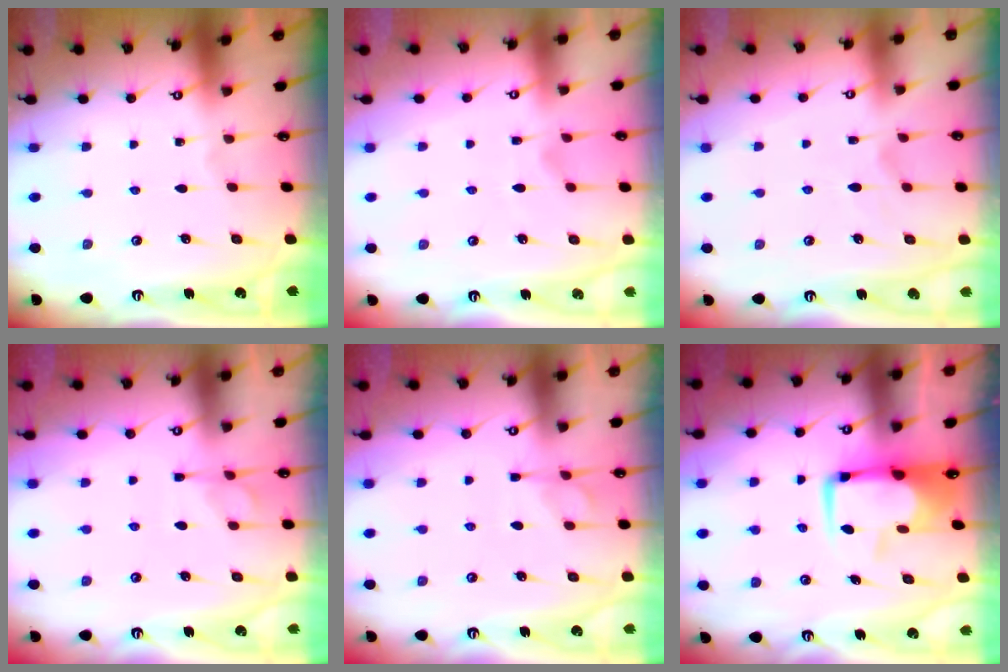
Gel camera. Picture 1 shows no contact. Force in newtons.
{"total": 1.2, "press": 0.5, "slide": 1.1}
{"total": 1.8, "press": 1.3, "slide": 1.2}
{"total": 1.9, "press": 1.2, "slide": 1.4}
{"total": 1.9, "press": 1.2, "slide": 1.4}
{"total": 7.9, "press": 7.8, "slide": 1.4}